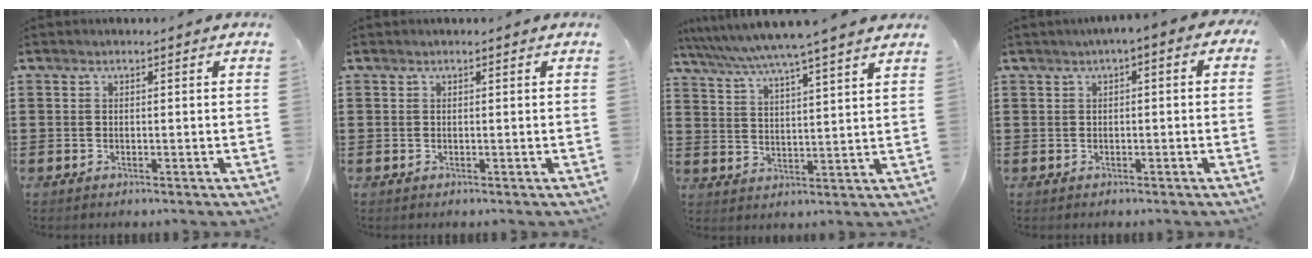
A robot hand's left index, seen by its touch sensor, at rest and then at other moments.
{"total": 0.0}
{"total": 6.0, "force": [5.3, -1.1, 2.6], "torque": [-0.074, -0.035, 0.087]}
{"total": 1.6, "force": [-0.5, 0.5, 1.4], "torque": [-0.026, 0.001, -0.012]}